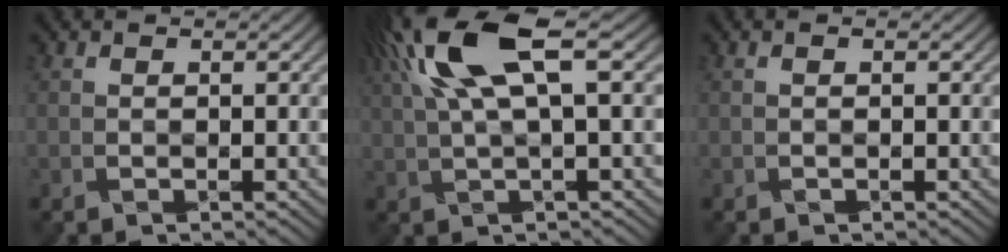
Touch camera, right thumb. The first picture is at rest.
{"total": 10.8, "force": [4.2, 2.5, 9.7], "torque": [-0.192, 0.027, 0.081]}
{"total": 0.0}